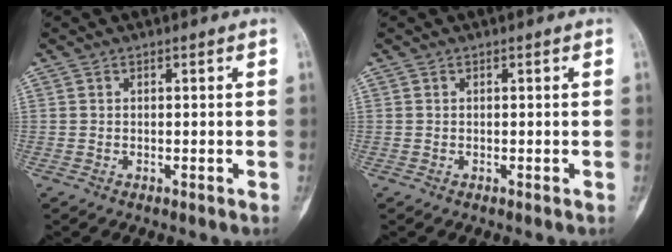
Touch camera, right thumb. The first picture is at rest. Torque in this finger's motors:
{"motor_torque": [-0.21, -0.03, 0.29, -0.06, 0.00]}